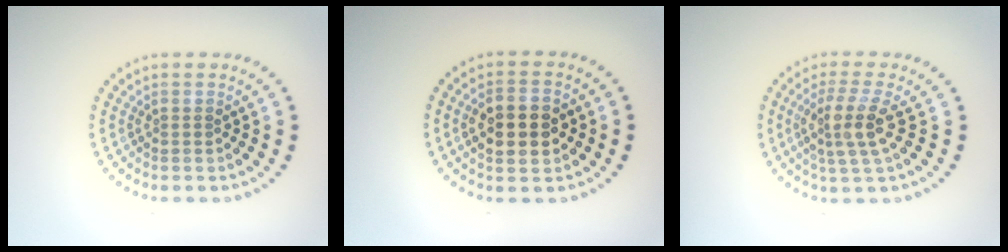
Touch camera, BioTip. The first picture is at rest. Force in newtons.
{"total": 5.0, "press": 5.0, "slide": 0.3}
{"total": 3.6, "press": 3.0, "slide": 2.1}